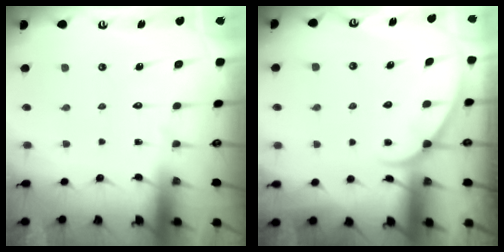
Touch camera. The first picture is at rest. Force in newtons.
{"total": 3.4, "press": 3.3, "slide": 0.2}